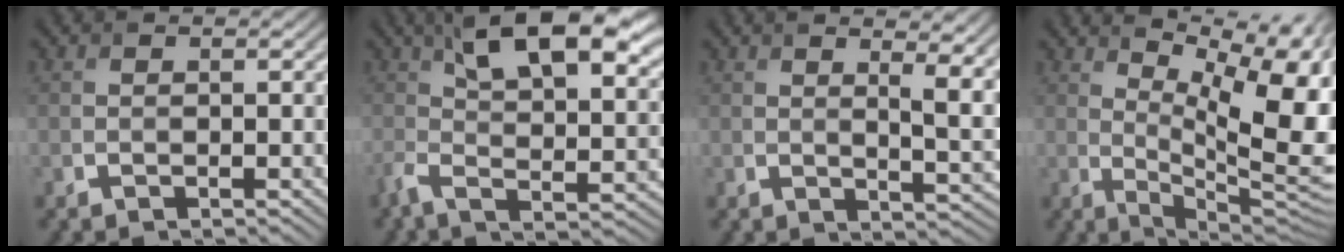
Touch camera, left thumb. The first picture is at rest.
{"total": 13.3, "force": [4.6, 5.2, 11.3], "torque": [-0.216, -0.010, 0.082]}
{"total": 7.7, "force": [3.0, 2.5, 6.7], "torque": [-0.078, 0.008, 0.044]}
{"total": 15.7, "force": [4.3, 5.8, 14.0], "torque": [-0.192, 0.023, 0.080]}